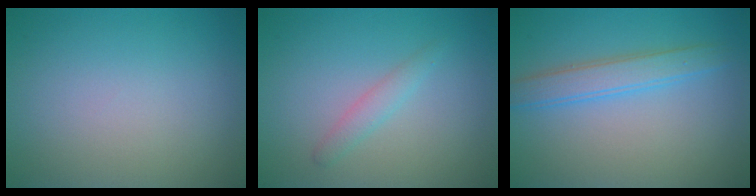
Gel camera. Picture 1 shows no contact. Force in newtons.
{"total": 1.4, "press": 1.4, "slide": 0.0}
{"total": 3.0, "press": 3.0, "slide": 0.0}